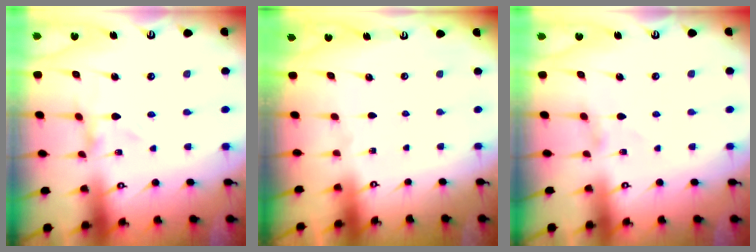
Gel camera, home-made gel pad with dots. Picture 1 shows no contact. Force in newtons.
{"total": 0.0}
{"total": 0.0}